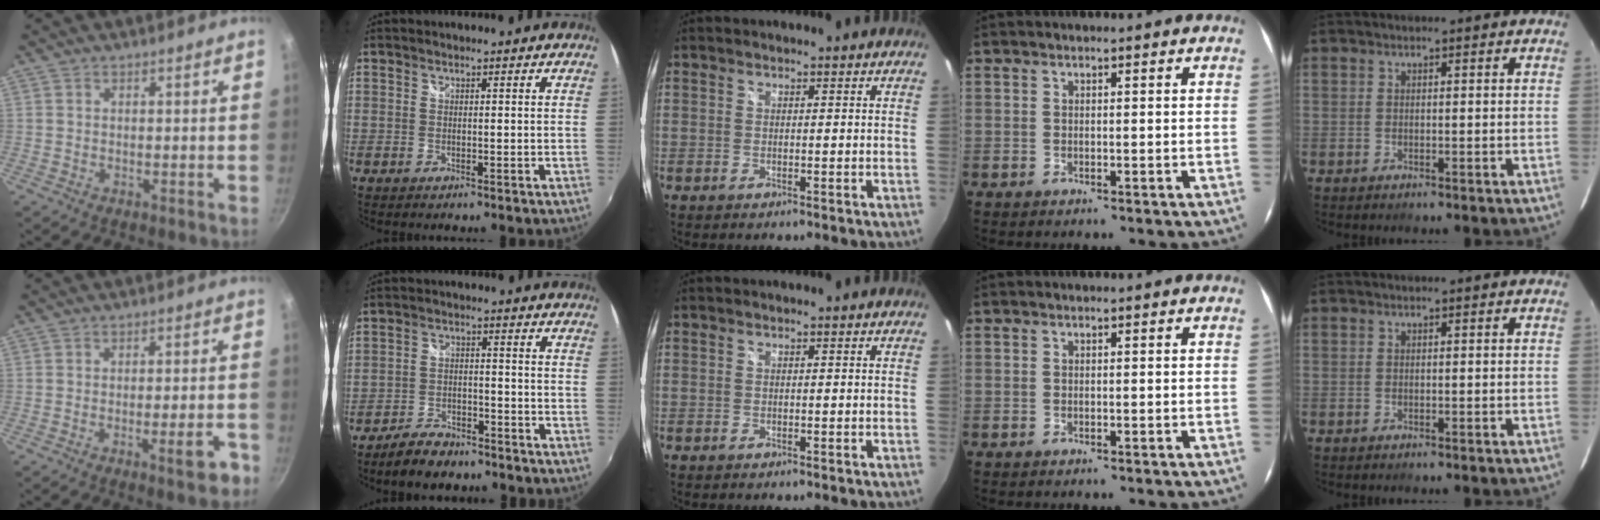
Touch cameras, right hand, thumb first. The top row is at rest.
{"thumb": {"total": 5.7, "force": [-2.8, 1.3, 4.8], "torque": [-0.049, 0.019, -0.032]}, "index": {"total": 7.1, "force": [-5.8, 3.1, 2.7], "torque": [-0.078, 0.006, -0.094]}}